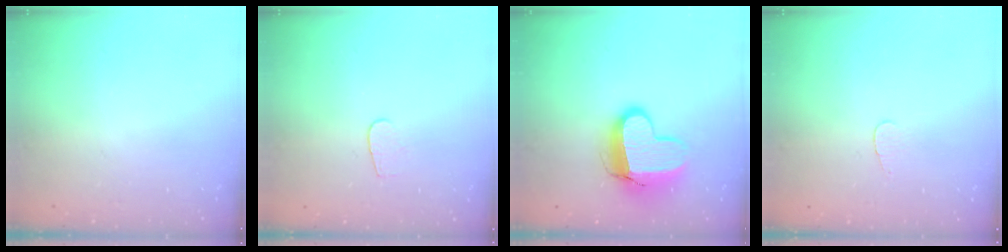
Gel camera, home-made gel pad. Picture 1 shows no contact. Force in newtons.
{"total": 3.6, "press": 3.6, "slide": 0.3}
{"total": 12.7, "press": 12.6, "slide": 1.1}
{"total": 2.8, "press": 2.8, "slide": 0.3}